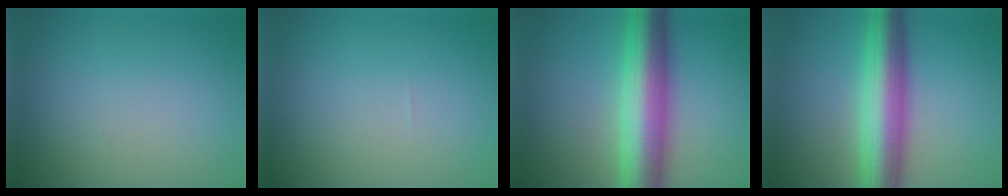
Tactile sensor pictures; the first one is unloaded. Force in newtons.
{"total": 0.0}
{"total": 10.1, "press": 10.0, "slide": 0.2}
{"total": 8.9, "press": 8.9, "slide": 0.2}